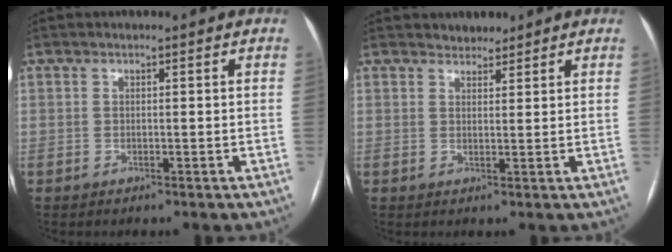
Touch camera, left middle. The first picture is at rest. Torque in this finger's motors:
{"motor_torque": [-0.08, -0.01, -0.09, -0.01]}